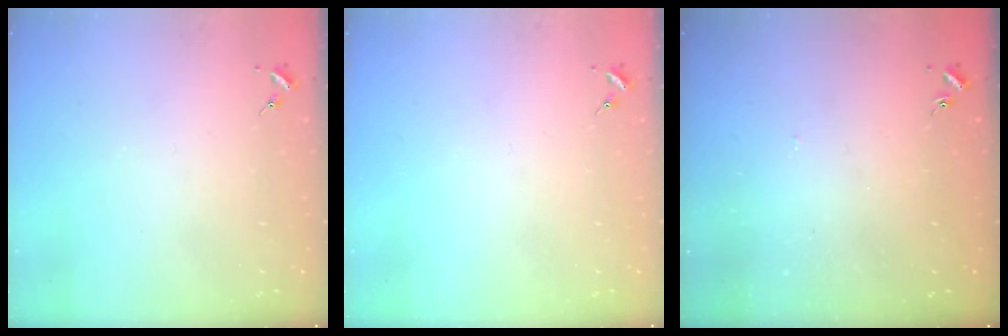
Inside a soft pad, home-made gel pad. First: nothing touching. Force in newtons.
{"total": 0.0}
{"total": 1.2, "press": 1.1, "slide": 0.1}